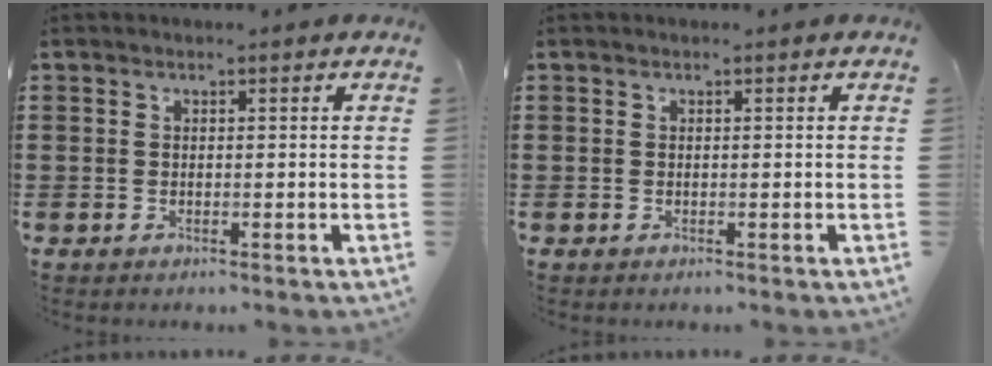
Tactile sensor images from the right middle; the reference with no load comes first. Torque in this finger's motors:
{"motor_torque": [0.00, 0.00, 0.01, -0.01]}